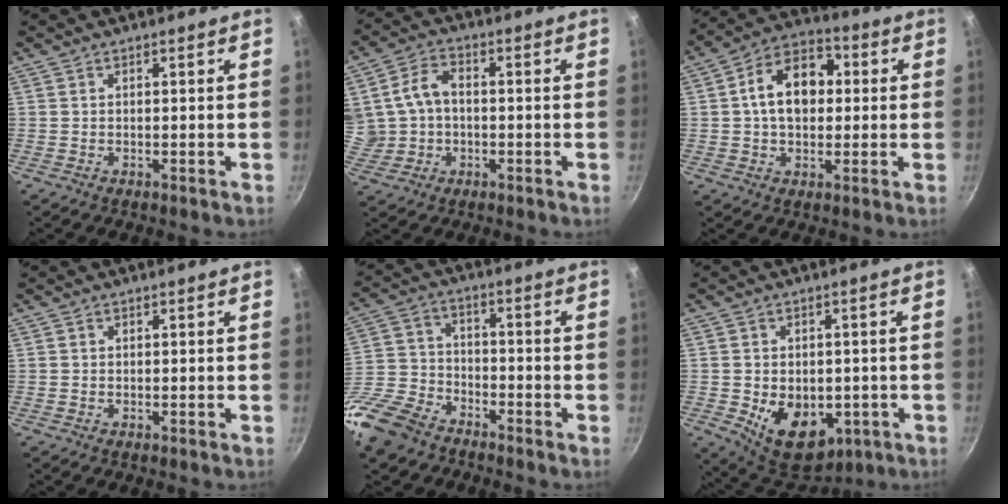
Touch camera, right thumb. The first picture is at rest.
{"total": 10.3, "force": [0.3, 8.3, 6.1], "torque": [-0.111, 0.021, 0.010]}
{"total": 12.7, "force": [1.3, 8.9, 9.0], "torque": [-0.107, 0.026, 0.005]}
{"total": 0.0}
{"total": 14.3, "force": [-10.2, 7.8, 6.3], "torque": [-0.129, 0.056, -0.218]}
{"total": 13.3, "force": [-3.3, 9.2, 9.0], "torque": [-0.102, -0.009, -0.028]}